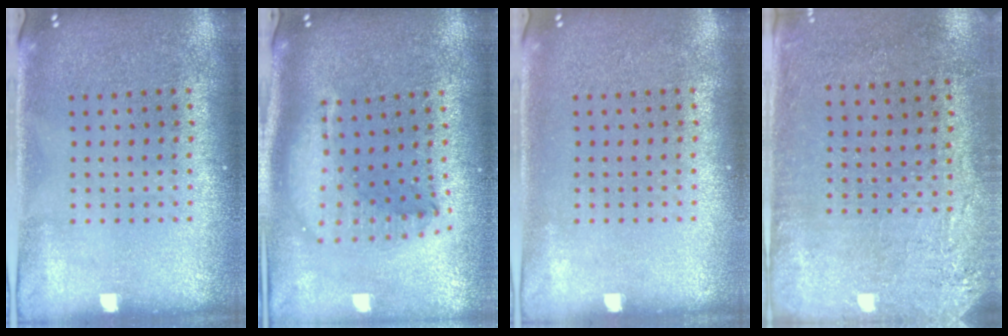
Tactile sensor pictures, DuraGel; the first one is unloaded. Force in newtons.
{"total": 2.3, "press": 1.7, "slide": 1.5}
{"total": 0.0}
{"total": 2.8, "press": 2.3, "slide": 1.6}